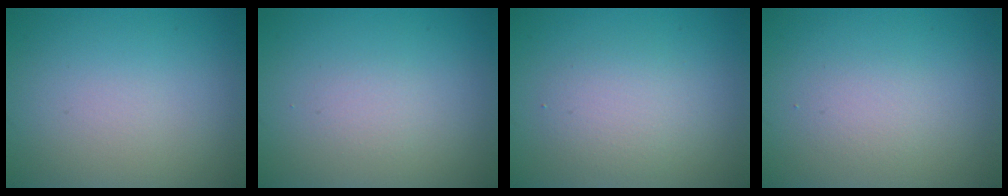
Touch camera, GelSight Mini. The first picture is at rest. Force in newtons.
{"total": 2.6, "press": 2.6, "slide": 0.3}
{"total": 2.6, "press": 2.6, "slide": 0.2}
{"total": 1.3, "press": 1.3, "slide": 0.0}